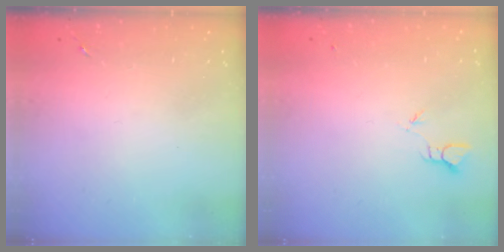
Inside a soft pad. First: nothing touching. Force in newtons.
{"total": 1.9, "press": 1.9, "slide": 0.1}